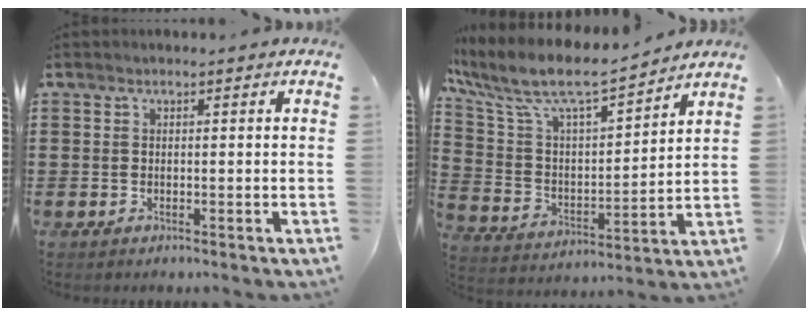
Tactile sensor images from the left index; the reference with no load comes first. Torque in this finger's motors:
{"motor_torque": [1.34, -0.80, 0.97, 0.21]}